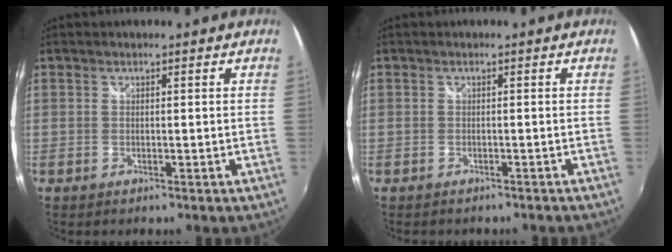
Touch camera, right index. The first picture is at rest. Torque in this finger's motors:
{"motor_torque": [-1.99, -0.13, -0.15, -0.21]}